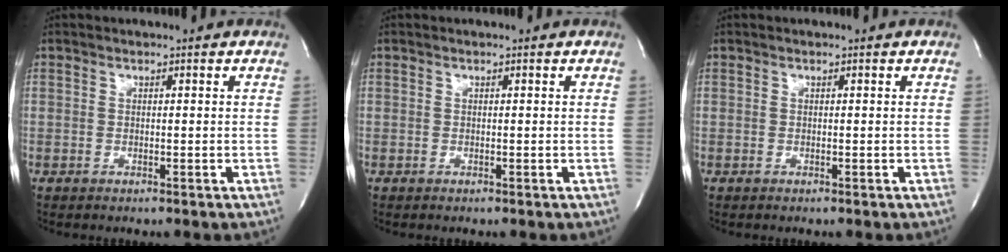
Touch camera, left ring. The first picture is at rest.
{"total": 0.0}
{"total": 0.0}